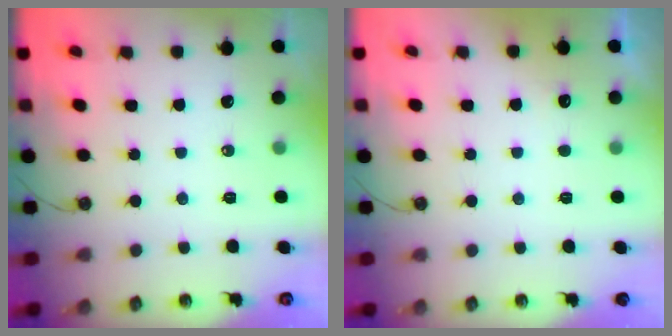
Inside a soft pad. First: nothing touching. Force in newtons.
{"total": 2.6, "press": 2.4, "slide": 0.9}